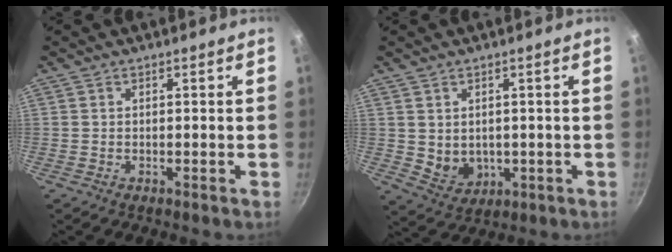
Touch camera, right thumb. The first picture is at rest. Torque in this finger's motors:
{"motor_torque": [0.31, 0.27, -0.15, 0.02, 0.12]}